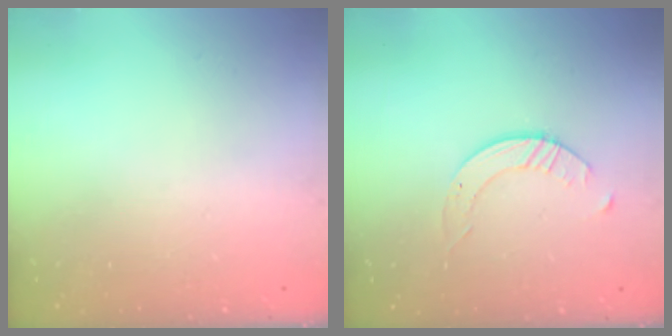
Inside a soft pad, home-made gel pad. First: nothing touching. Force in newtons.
{"total": 2.6, "press": 2.6, "slide": 0.3}